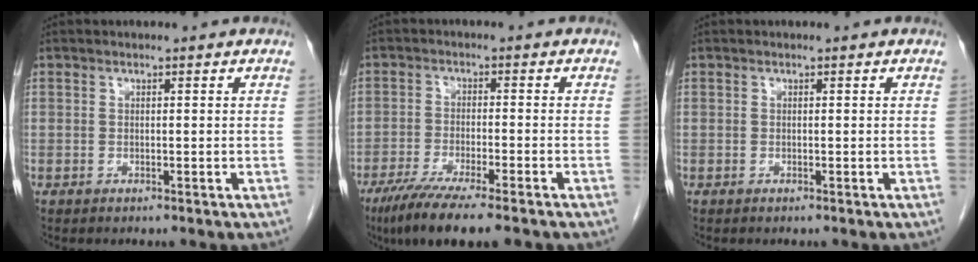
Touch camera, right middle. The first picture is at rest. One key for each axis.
{"total": 10.5, "fx": -7.6, "fy": 0.9, "fz": 7.1, "tx": -0.114, "ty": -0.025, "tz": -0.121}
{"total": 0.0}